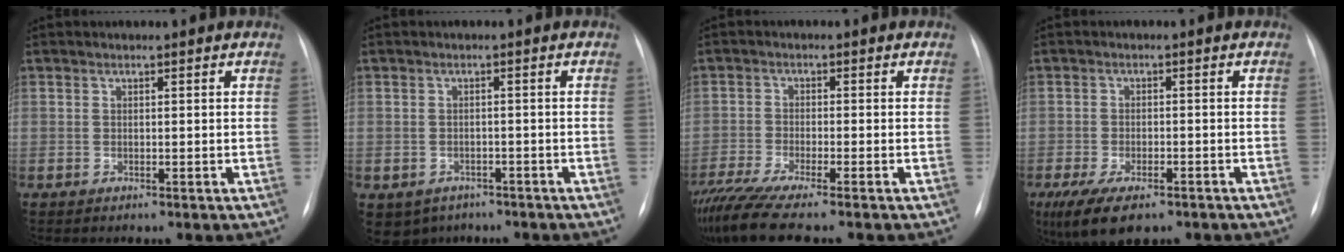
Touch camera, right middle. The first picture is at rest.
{"total": 5.6, "force": [-3.6, 4.1, 1.0], "torque": [-0.022, 0.006, -0.043]}
{"total": 9.9, "force": [-8.1, -0.1, 5.7], "torque": [-0.109, -0.029, -0.139]}
{"total": 9.3, "force": [-6.2, 3.6, 5.9], "torque": [-0.111, -0.019, -0.094]}